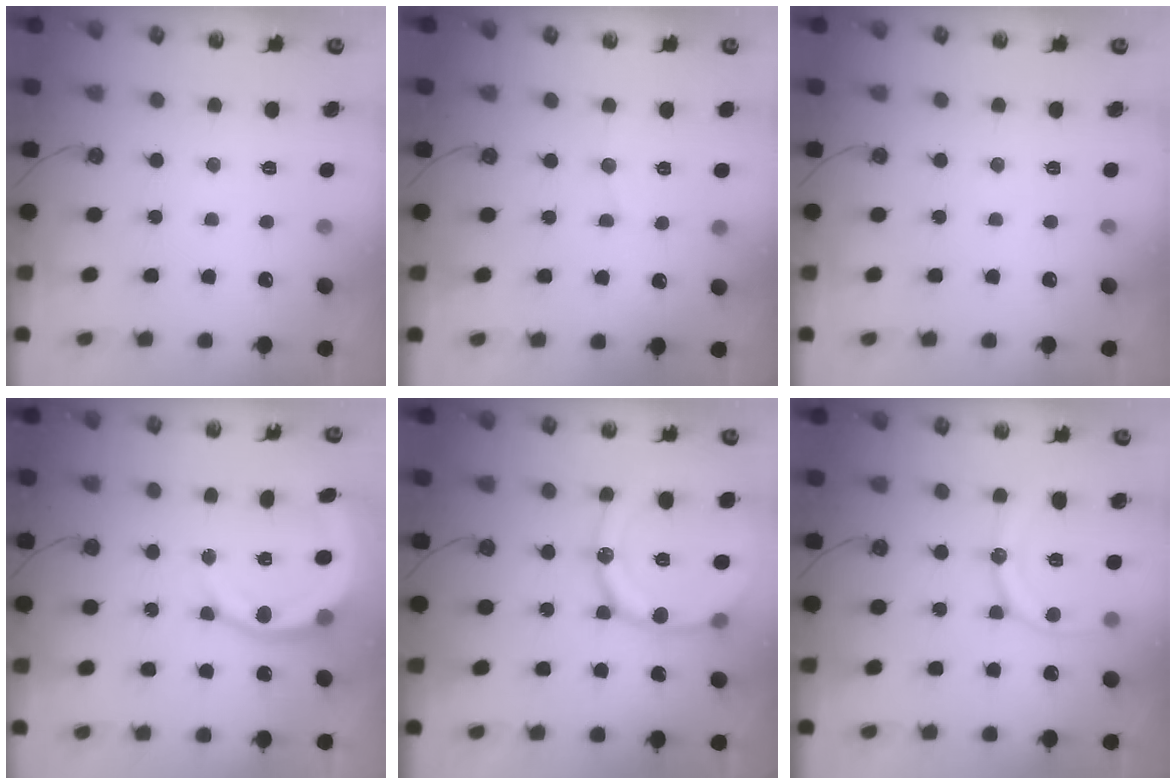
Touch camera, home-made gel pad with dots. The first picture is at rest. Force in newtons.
{"total": 5.4, "press": 5.3, "slide": 1.1}
{"total": 0.0}
{"total": 11.7, "press": 11.5, "slide": 2.1}
{"total": 19.6, "press": 19.3, "slide": 3.3}
{"total": 12.1, "press": 12.0, "slide": 1.5}